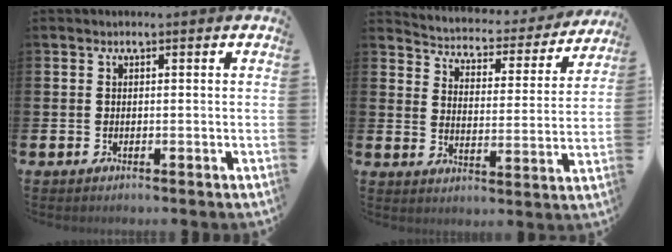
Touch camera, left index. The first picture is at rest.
{"total": 3.9, "force": [3.7, 1.3, 0.4], "torque": [-0.038, -0.035, 0.055]}